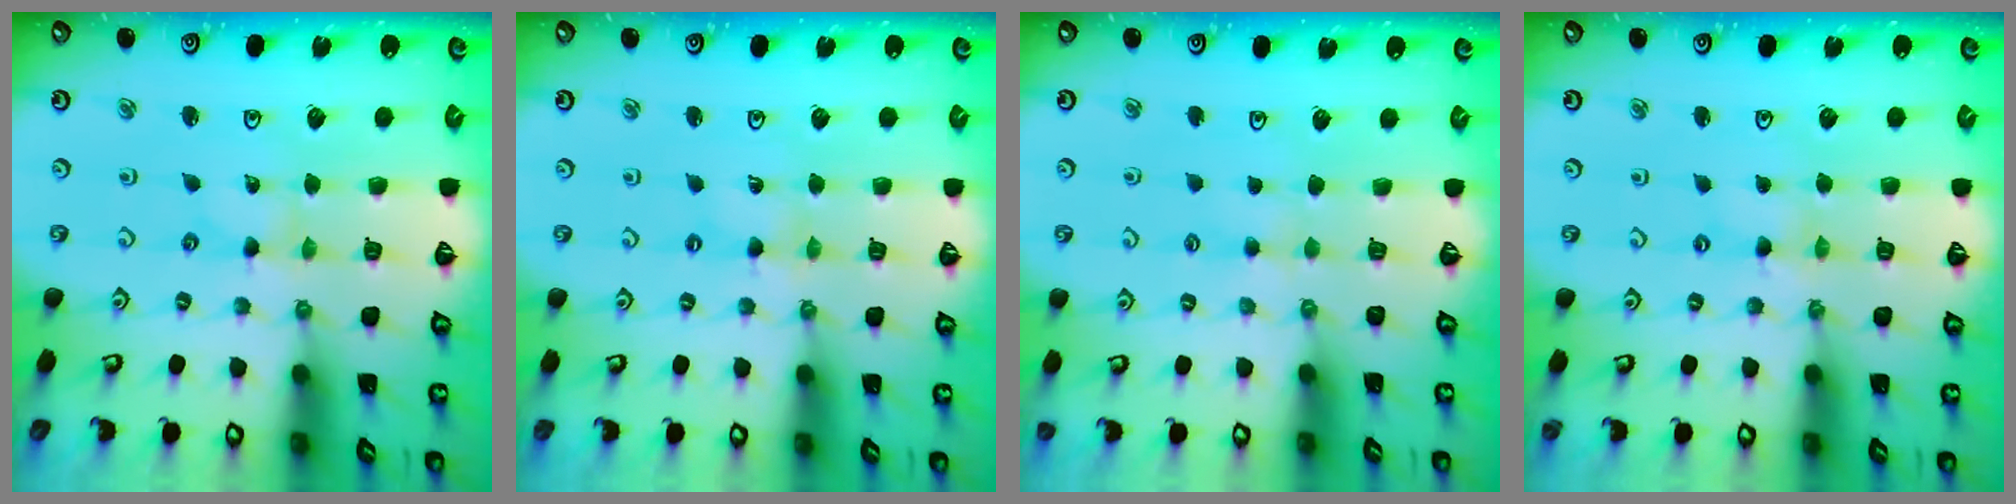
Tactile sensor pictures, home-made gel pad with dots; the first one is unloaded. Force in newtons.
{"total": 0.0}
{"total": 2.0, "press": 1.9, "slide": 0.4}
{"total": 0.0}